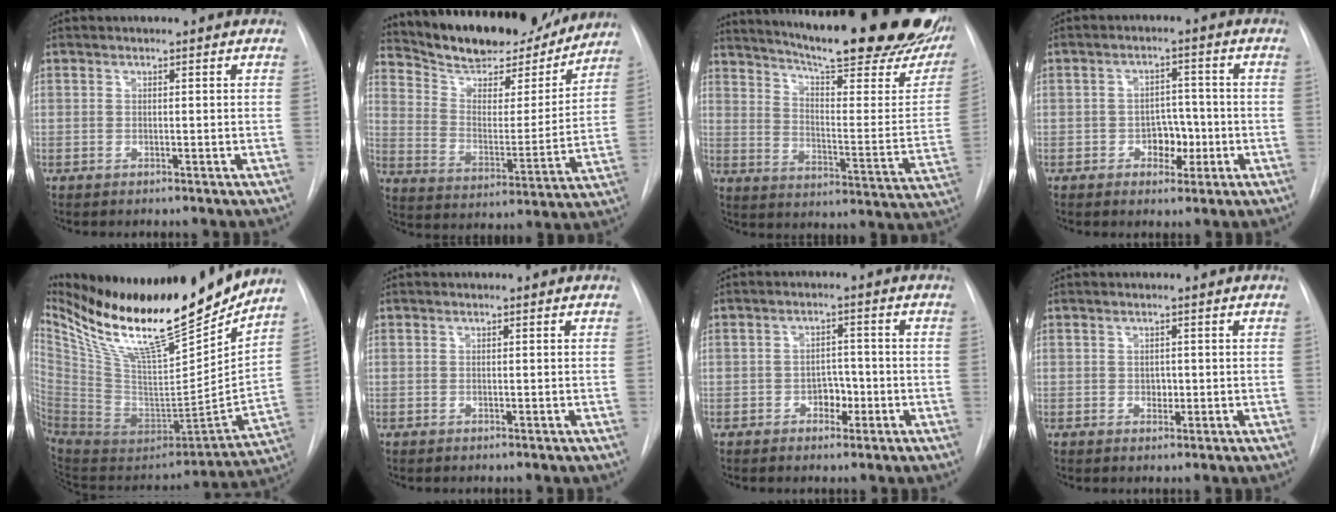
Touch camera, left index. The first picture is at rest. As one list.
[{"total": 20.4, "force": [18.5, 5.4, 6.7], "torque": [-0.110, -0.009, 0.281]}, {"total": 32.7, "force": [25.7, 5.4, 19.5], "torque": [-0.253, -0.065, 0.332]}, {"total": 4.4, "force": [-1.5, 3.0, 2.9], "torque": [-0.034, 0.009, -0.020]}, {"total": 28.6, "force": [23.0, 4.8, 16.3], "torque": [-0.282, -0.042, 0.378]}, {"total": 0.0}, {"total": 3.0, "force": [-1.3, 2.0, 1.8], "torque": [-0.017, 0.008, -0.018]}, {"total": 1.2, "force": [0.0, 1.0, 0.7], "torque": [-0.009, 0.000, 0.001]}]